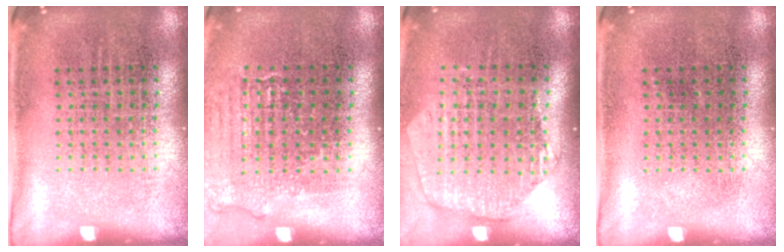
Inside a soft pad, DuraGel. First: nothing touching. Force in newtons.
{"total": 1.1, "press": 1.1, "slide": 0.2}
{"total": 1.6, "press": 1.5, "slide": 0.7}
{"total": 0.0}